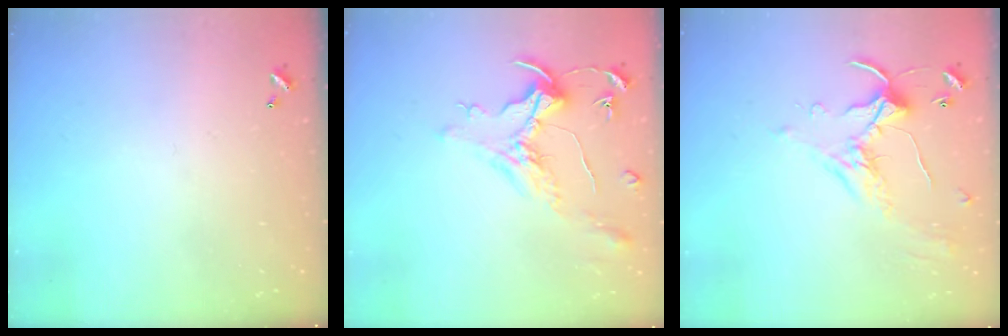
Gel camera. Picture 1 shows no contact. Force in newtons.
{"total": 1.6, "press": 1.4, "slide": 0.7}
{"total": 1.2, "press": 0.6, "slide": 1.1}